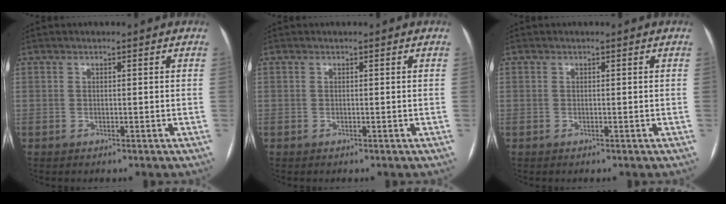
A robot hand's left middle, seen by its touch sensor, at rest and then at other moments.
{"total": 0.0}
{"total": 0.0}